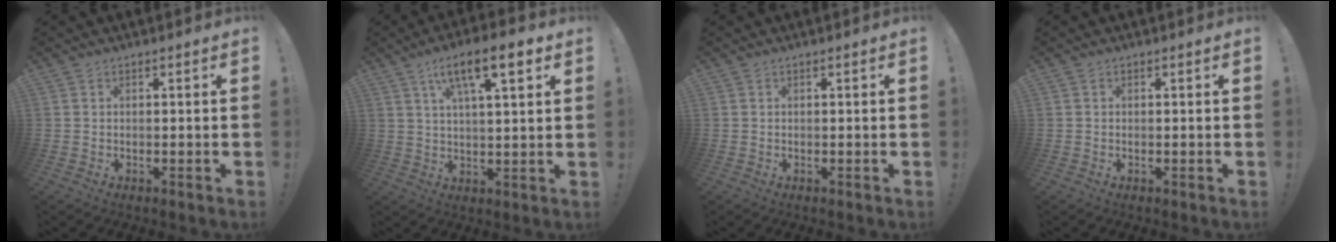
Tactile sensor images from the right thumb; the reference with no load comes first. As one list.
[{"total": 12.0, "force": [6.0, 3.0, 9.9], "torque": [-0.159, -0.018, 0.095]}, {"total": 0.0}, {"total": 0.0}]